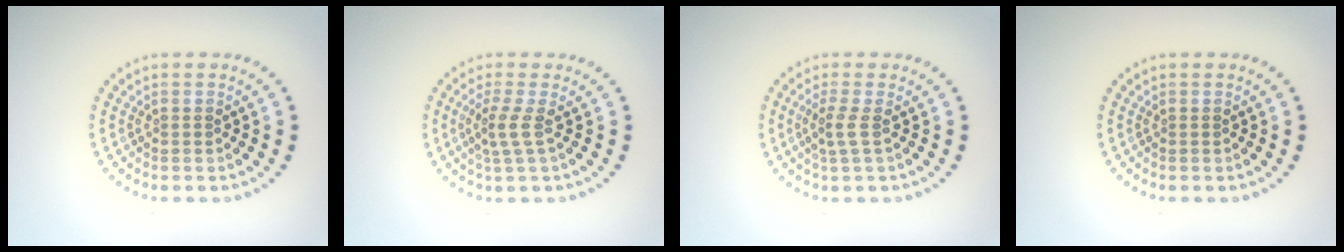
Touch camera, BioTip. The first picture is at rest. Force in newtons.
{"total": 2.0, "press": 1.3, "slide": 1.5}
{"total": 1.6, "press": 1.3, "slide": 1.1}
{"total": 0.0}